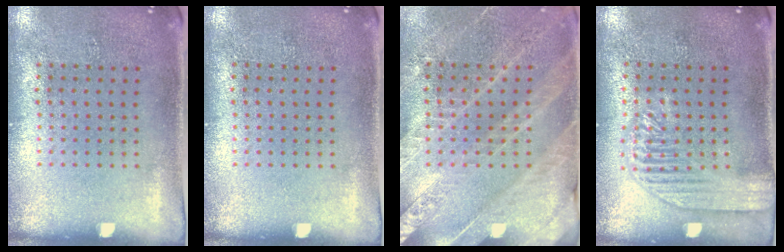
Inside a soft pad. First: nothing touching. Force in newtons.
{"total": 0.0}
{"total": 2.8, "press": 2.7, "slide": 0.7}
{"total": 1.8, "press": 1.8, "slide": 0.3}